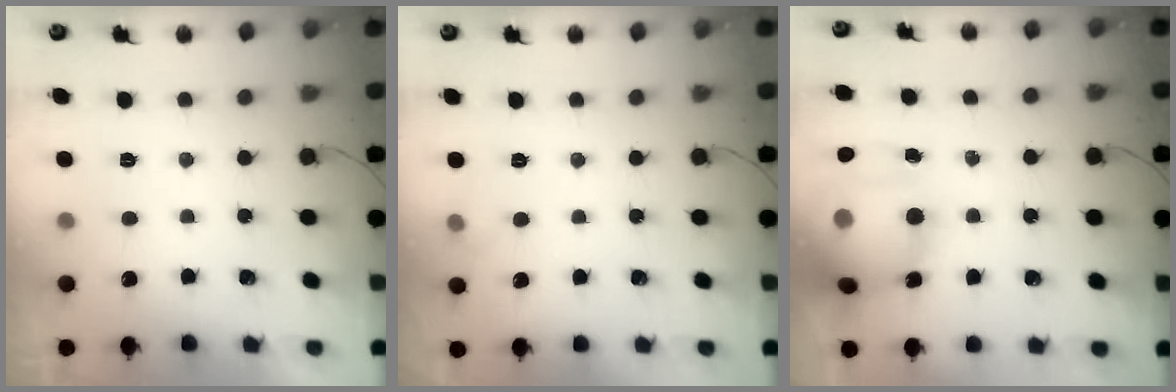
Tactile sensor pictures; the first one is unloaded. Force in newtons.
{"total": 6.4, "press": 3.3, "slide": 5.5}
{"total": 17.7, "press": 17.3, "slide": 3.8}